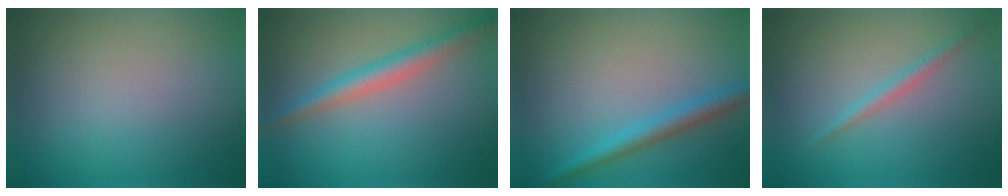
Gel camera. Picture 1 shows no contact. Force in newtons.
{"total": 2.9, "press": 2.9, "slide": 0.1}
{"total": 2.6, "press": 2.6, "slide": 0.1}
{"total": 1.4, "press": 1.4, "slide": 0.1}